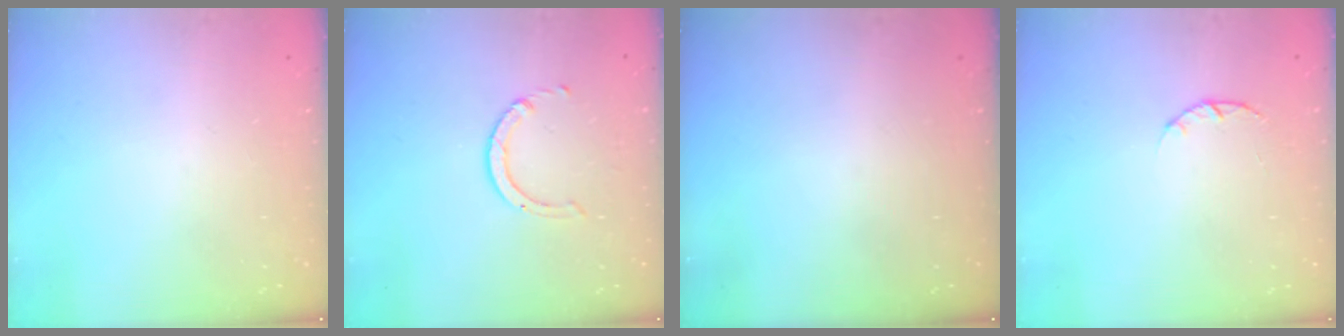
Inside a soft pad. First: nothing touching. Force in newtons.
{"total": 2.3, "press": 2.3, "slide": 0.3}
{"total": 0.0}
{"total": 1.4, "press": 1.3, "slide": 0.3}